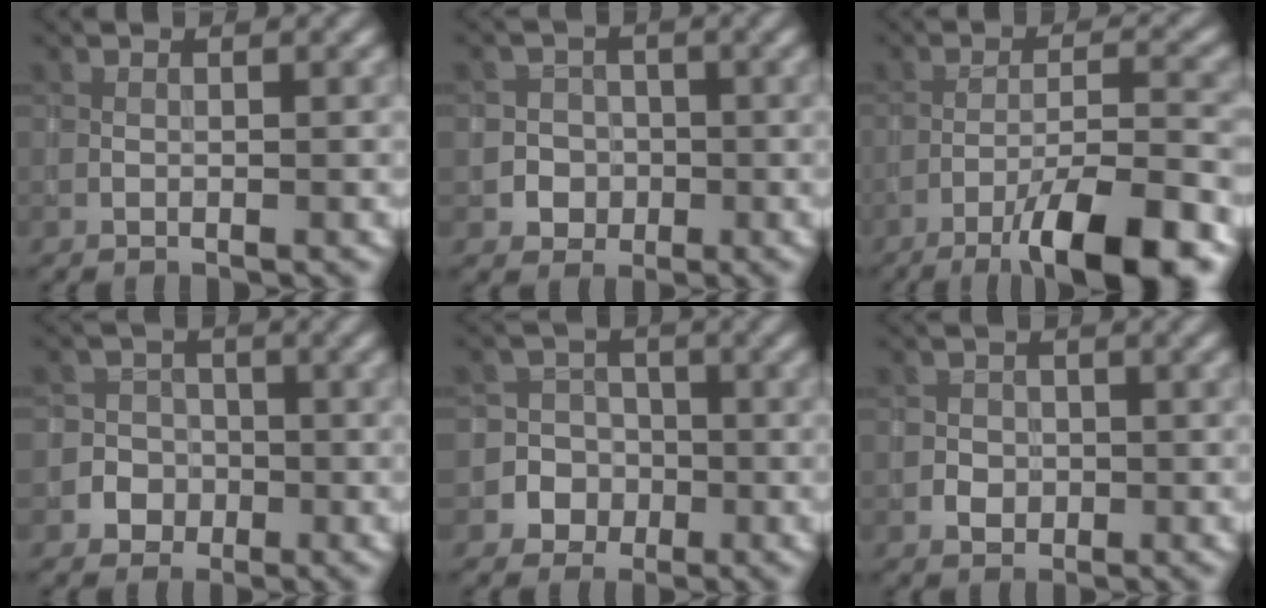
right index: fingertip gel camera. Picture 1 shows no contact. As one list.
[{"total": 3.2, "force": [-1.0, 3.0, 0.3], "torque": [0.027, 0.001, -0.028]}, {"total": 9.2, "force": [-5.9, 1.5, 6.9], "torque": [-0.109, 0.010, -0.094]}, {"total": 3.6, "force": [-1.4, 3.3, 0.2], "torque": [0.035, 0.001, -0.040]}, {"total": 5.5, "force": [-2.1, 5.1, 0.1], "torque": [0.027, 0.003, -0.053]}, {"total": 1.5, "force": [-0.3, 1.4, 0.5], "torque": [0.002, 0.000, -0.009]}]